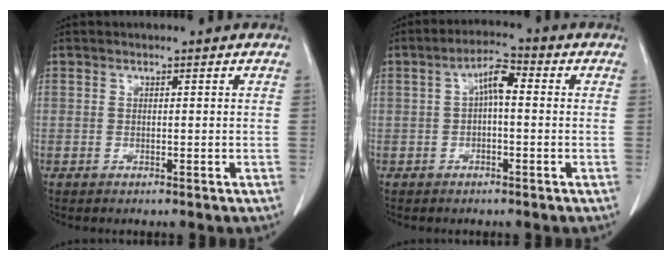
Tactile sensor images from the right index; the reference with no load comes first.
{"total": 4.6, "force": [0.4, 1.4, 4.4], "torque": [-0.080, 0.021, 0.004]}